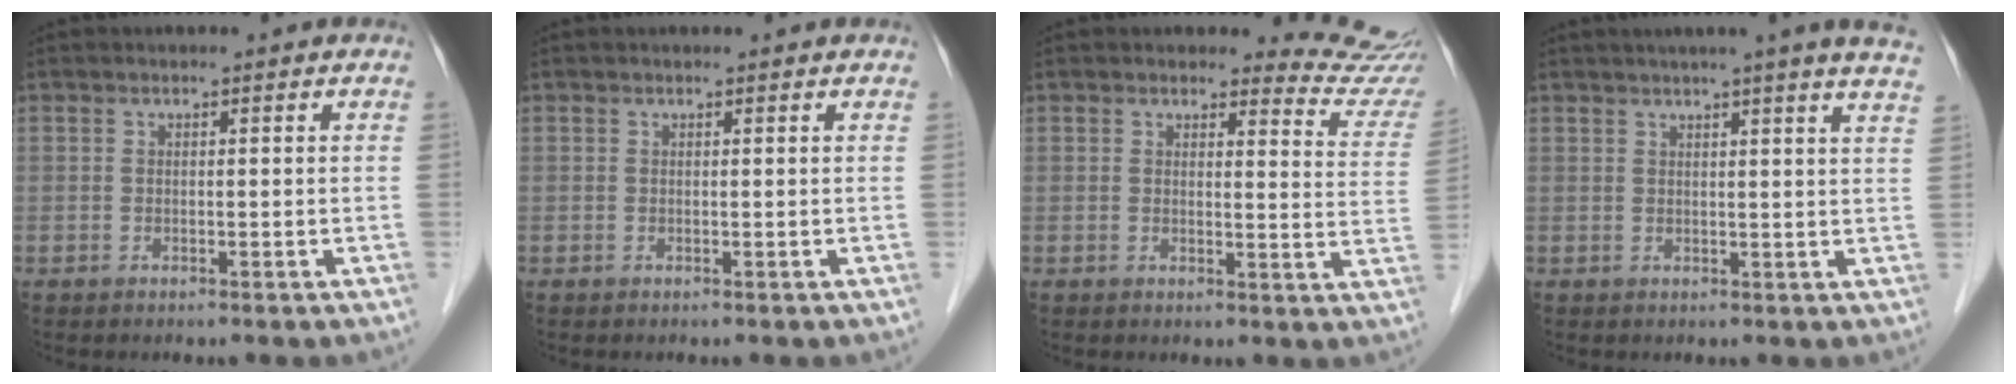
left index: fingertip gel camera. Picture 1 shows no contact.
{"total": 0.6, "force": [0.6, 0.0, 0.2], "torque": [-0.005, 0.003, 0.007]}
{"total": 8.6, "force": [8.5, 0.8, -0.2], "torque": [0.023, -0.078, 0.063]}
{"total": 12.2, "force": [10.2, -1.0, 6.7], "torque": [-0.092, -0.004, 0.106]}